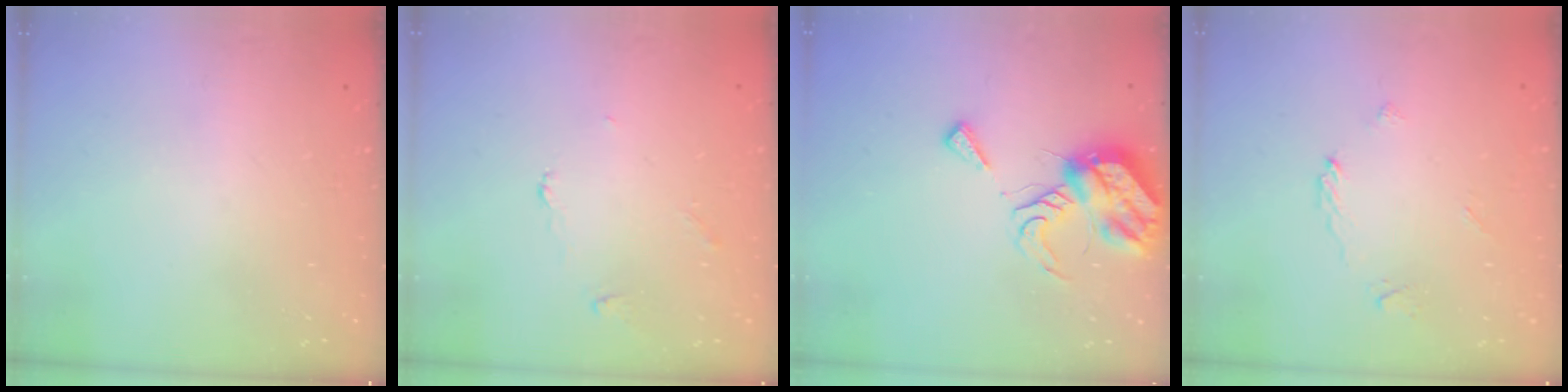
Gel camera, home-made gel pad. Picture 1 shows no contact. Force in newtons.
{"total": 2.5, "press": 2.5, "slide": 0.3}
{"total": 10.1, "press": 10.0, "slide": 1.2}
{"total": 2.7, "press": 2.7, "slide": 0.2}